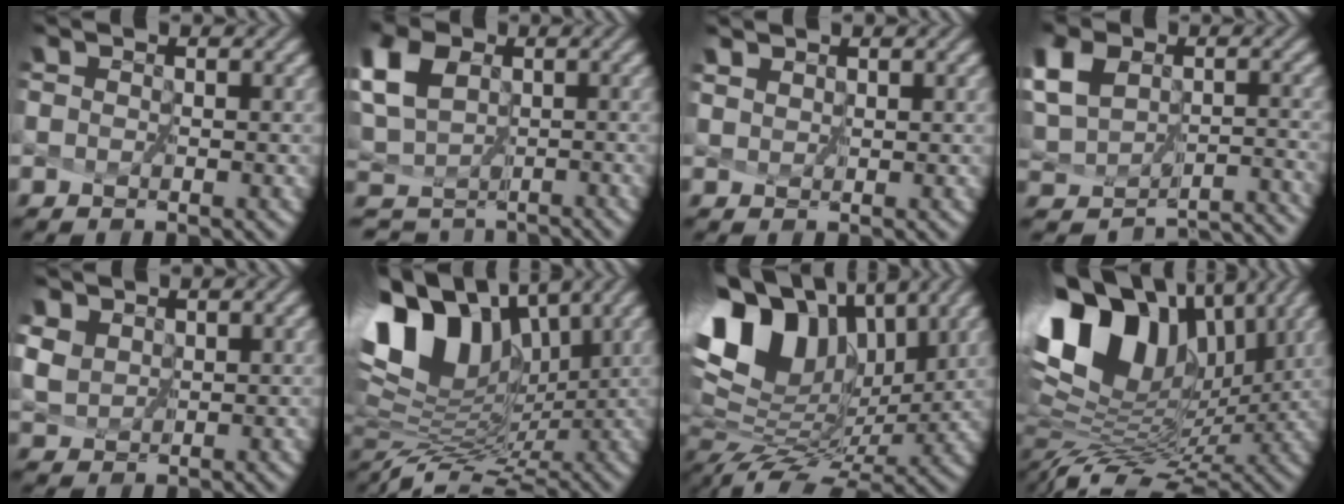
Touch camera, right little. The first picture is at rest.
{"total": 6.0, "force": [0.8, 4.9, 3.4], "torque": [-0.100, 0.005, 0.028]}
{"total": 1.2, "force": [1.1, 0.4, 0.1], "torque": [-0.020, -0.004, 0.033]}
{"total": 8.3, "force": [-3.3, 6.5, 3.9], "torque": [-0.080, -0.017, -0.023]}
{"total": 2.4, "force": [1.6, 1.6, 0.7], "torque": [-0.052, 0.001, 0.051]}
{"total": 10.7, "force": [3.7, 6.2, 7.9], "torque": [-0.158, 0.010, 0.075]}
{"total": 11.4, "force": [5.3, 6.6, 7.7], "torque": [-0.151, 0.024, 0.108]}
{"total": 12.7, "force": [5.6, 7.1, 9.0], "torque": [-0.186, 0.024, 0.115]}